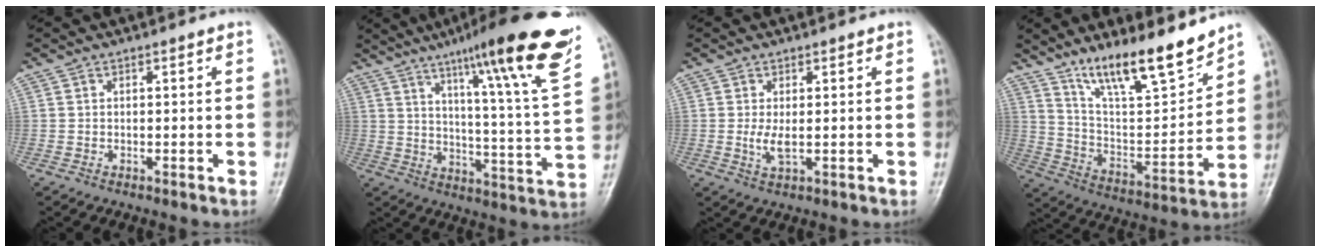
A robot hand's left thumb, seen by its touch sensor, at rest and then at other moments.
{"total": 23.4, "force": [14.7, 1.7, 18.1], "torque": [-0.242, -0.052, 0.209]}
{"total": 2.9, "force": [0.2, 1.1, 2.7], "torque": [-0.057, -0.009, 0.009]}
{"total": 16.7, "force": [13.0, 3.5, 9.9], "torque": [-0.134, -0.082, 0.235]}